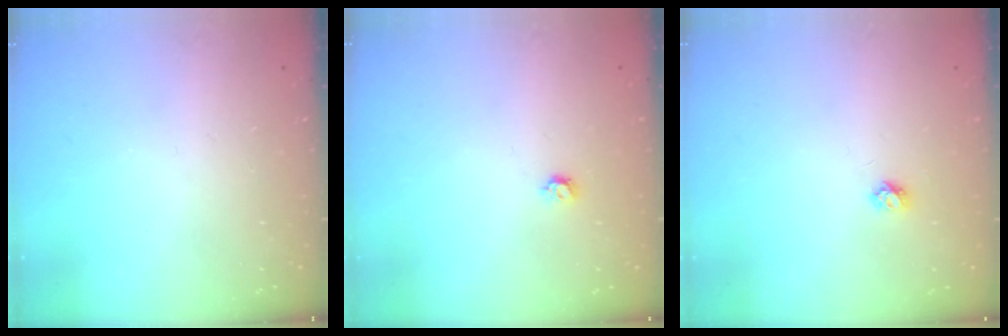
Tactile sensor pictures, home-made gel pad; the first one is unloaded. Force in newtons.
{"total": 3.6, "press": 3.6, "slide": 0.7}
{"total": 3.7, "press": 3.7, "slide": 0.4}